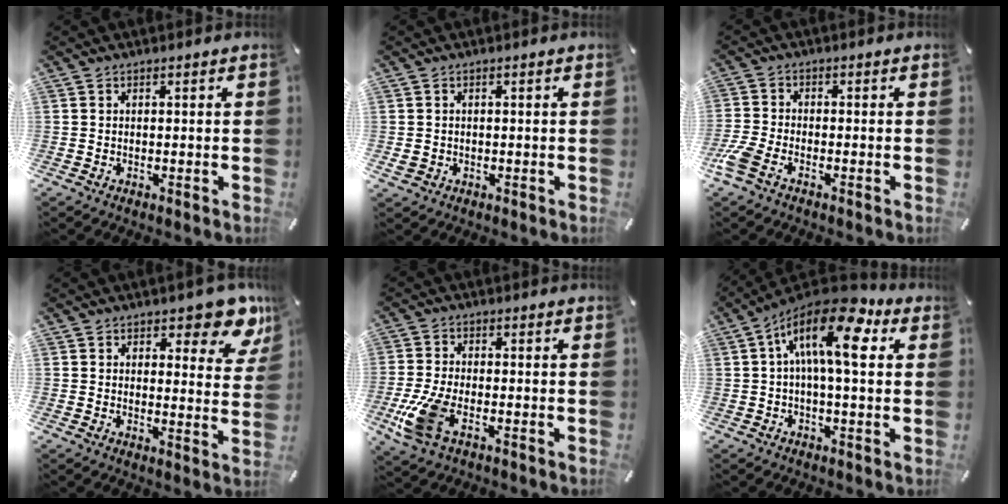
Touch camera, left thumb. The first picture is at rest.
{"total": 1.9, "force": [-0.2, 1.8, 0.7], "torque": [-0.012, 0.005, -0.006]}
{"total": 5.2, "force": [-3.1, 2.4, 3.4], "torque": [-0.091, -0.002, -0.061]}
{"total": 9.8, "force": [7.1, 4.1, 5.3], "torque": [-0.050, -0.049, 0.120]}
{"total": 9.6, "force": [-3.5, 4.8, 7.5], "torque": [-0.173, -0.008, -0.063]}
{"total": 15.3, "force": [4.7, 5.4, 13.5], "torque": [-0.239, -0.023, 0.076]}